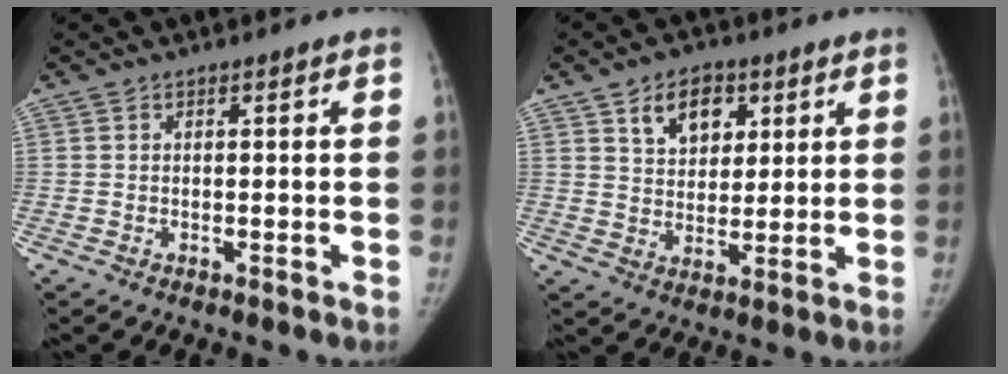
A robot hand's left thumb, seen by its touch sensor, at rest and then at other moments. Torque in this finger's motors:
{"motor_torque": [0.40, 0.37, 0.00, -0.05, 0.10]}